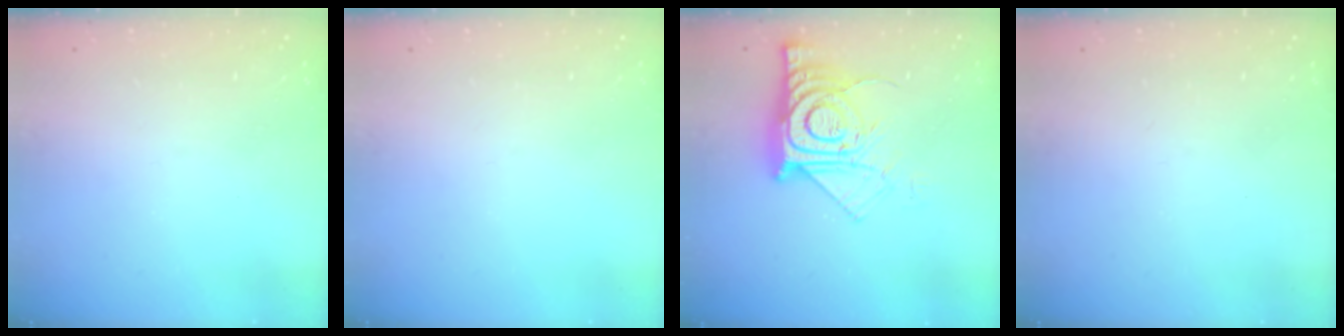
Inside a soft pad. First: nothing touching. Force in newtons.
{"total": 0.0}
{"total": 15.1, "press": 15.0, "slide": 1.2}
{"total": 2.1, "press": 2.0, "slide": 0.4}